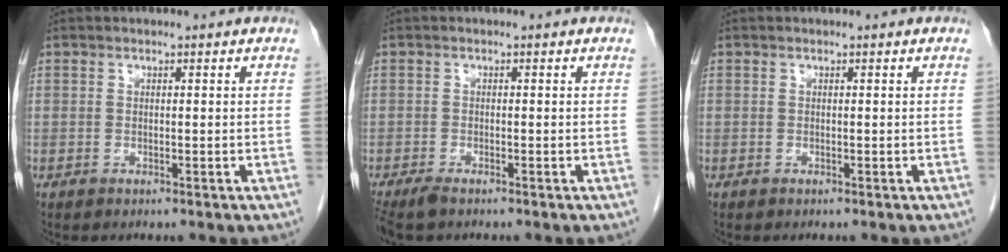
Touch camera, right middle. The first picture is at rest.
{"total": 2.8, "force": [-2.2, 0.7, 1.6], "torque": [-0.031, -0.009, -0.038]}
{"total": 0.0}